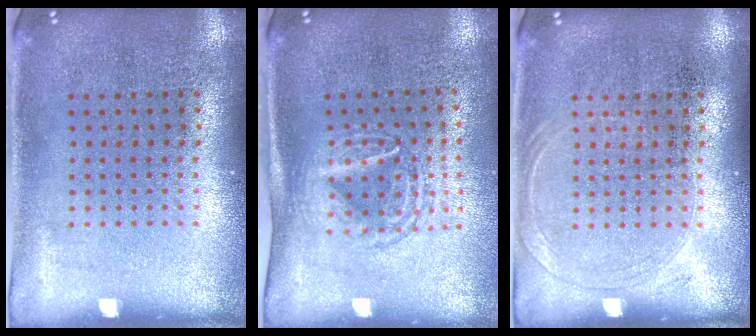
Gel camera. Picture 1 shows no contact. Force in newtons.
{"total": 1.6, "press": 1.3, "slide": 0.9}
{"total": 1.1, "press": 1.0, "slide": 0.3}